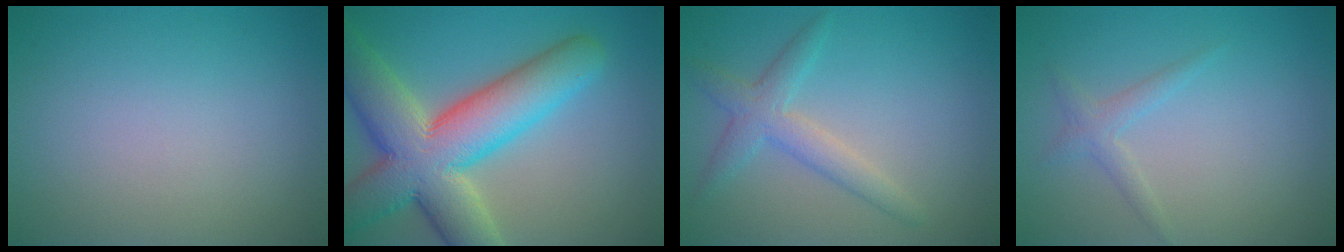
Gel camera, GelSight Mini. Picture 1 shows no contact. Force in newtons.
{"total": 11.8, "press": 11.7, "slide": 1.3}
{"total": 3.0, "press": 3.0, "slide": 0.1}
{"total": 1.5, "press": 1.5, "slide": 0.0}